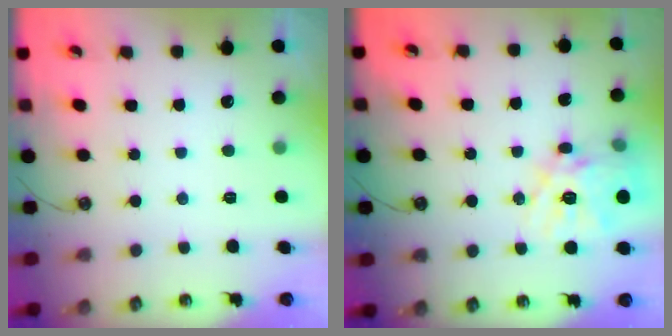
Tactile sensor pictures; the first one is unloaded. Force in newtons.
{"total": 16.8, "press": 16.7, "slide": 1.5}